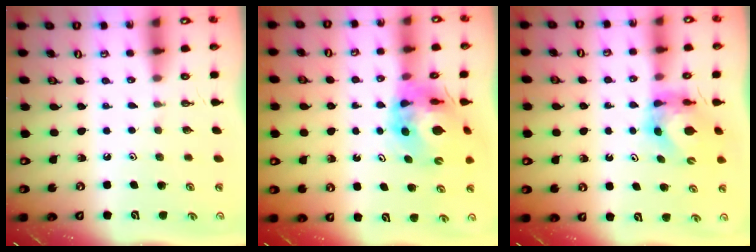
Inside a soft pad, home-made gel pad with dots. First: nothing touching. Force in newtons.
{"total": 12.0, "press": 11.9, "slide": 1.4}
{"total": 5.5, "press": 5.4, "slide": 0.7}